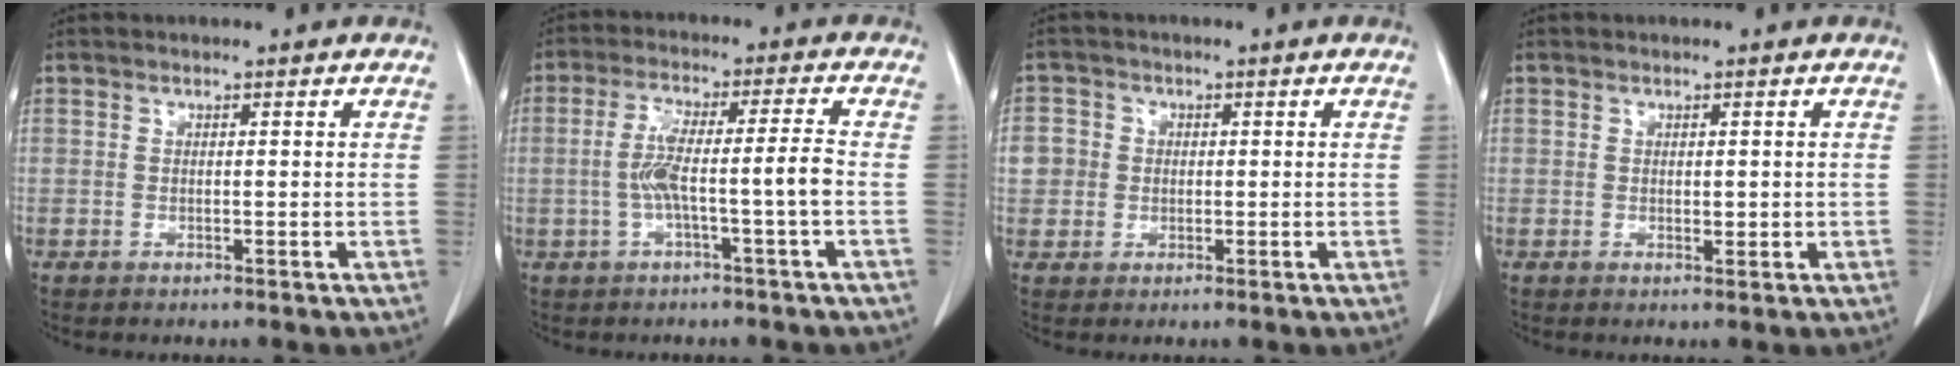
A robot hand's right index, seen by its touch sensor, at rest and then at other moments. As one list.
[{"total": 7.0, "force": [-1.6, -0.3, 6.8], "torque": [-0.134, 0.018, -0.025]}, {"total": 4.1, "force": [0.2, 4.0, 0.9], "torque": [-0.010, 0.011, 0.002]}, {"total": 1.2, "force": [0.1, 0.7, 1.0], "torque": [-0.012, -0.002, 0.003]}]